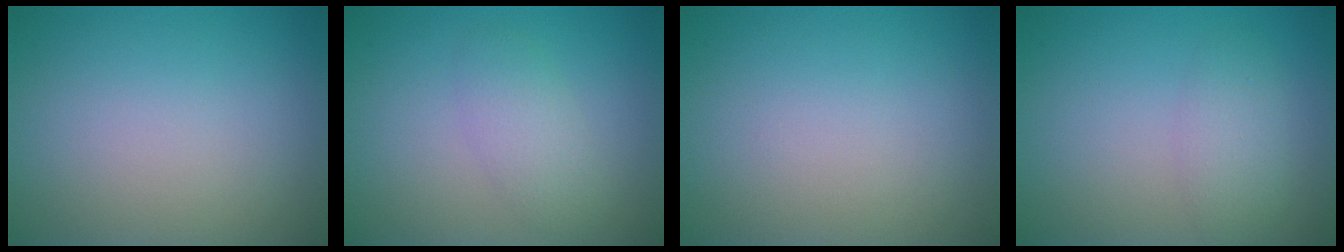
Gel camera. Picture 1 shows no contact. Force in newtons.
{"total": 2.2, "press": 2.2, "slide": 0.0}
{"total": 0.0}
{"total": 2.2, "press": 2.2, "slide": 0.1}